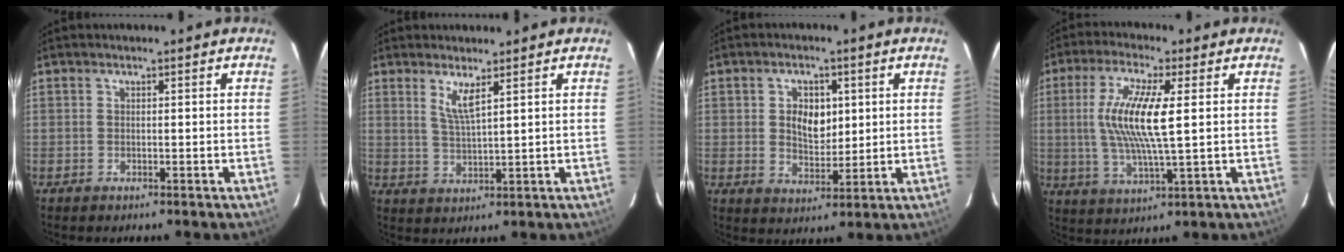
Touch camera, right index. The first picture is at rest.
{"total": 4.0, "force": [2.3, 0.2, 3.3], "torque": [-0.066, -0.010, 0.044]}
{"total": 6.5, "force": [1.3, 4.4, 4.6], "torque": [-0.077, 0.006, 0.028]}
{"total": 12.1, "force": [1.6, 1.8, 11.8], "torque": [-0.233, -0.001, 0.032]}